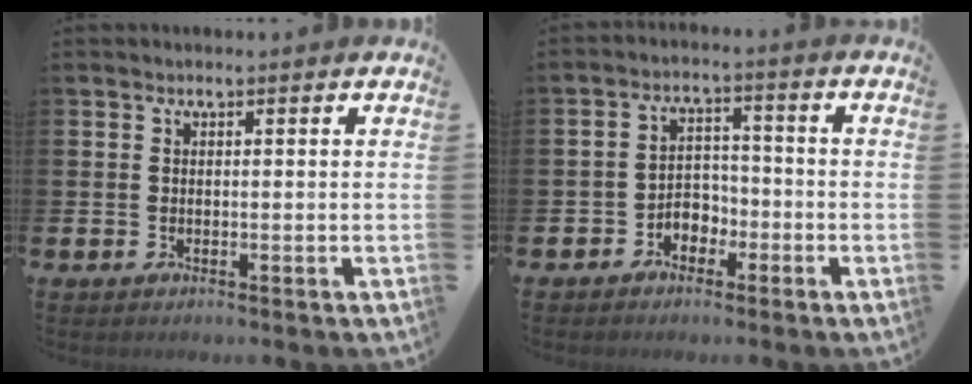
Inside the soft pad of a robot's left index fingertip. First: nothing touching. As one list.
[{"total": 3.0, "force": [-2.1, 2.1, 0.6], "torque": [-0.028, 0.007, -0.048]}]